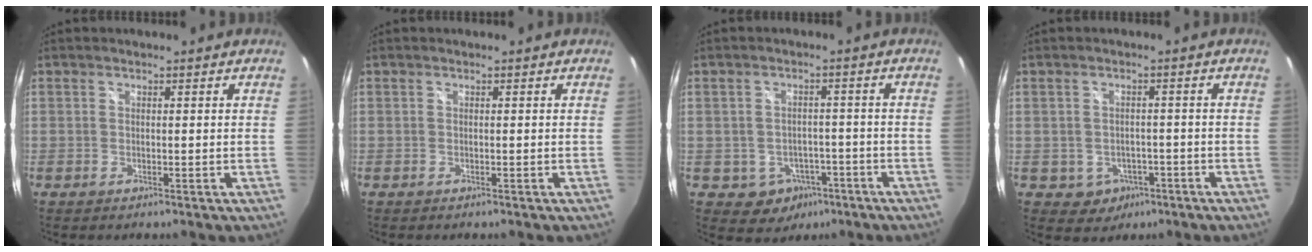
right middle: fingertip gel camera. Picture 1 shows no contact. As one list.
[{"total": 0.0}, {"total": 6.1, "force": [-3.0, 5.1, 1.5], "torque": [-0.036, 0.017, -0.024]}, {"total": 4.6, "force": [-1.8, 4.1, 1.1], "torque": [-0.034, 0.007, -0.013]}]